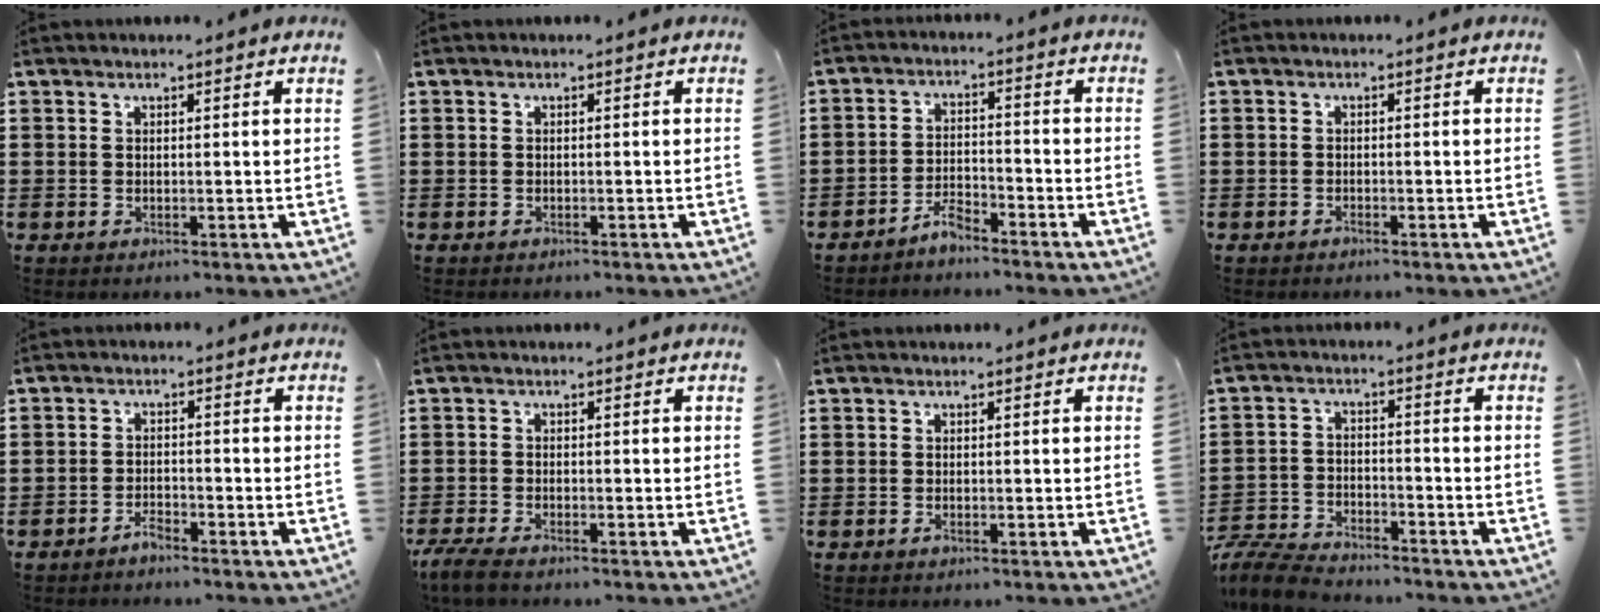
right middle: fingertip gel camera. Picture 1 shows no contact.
{"total": 0.8, "force": [-0.6, 0.5, -0.1], "torque": [0.003, 0.004, -0.015]}
{"total": 3.8, "force": [-3.7, 0.7, 0.4], "torque": [-0.021, 0.004, -0.077]}
{"total": 0.9, "force": [-0.8, 0.5, 0.0], "torque": [-0.001, 0.002, -0.017]}
{"total": 2.3, "force": [-2.2, 0.6, 0.3], "torque": [-0.012, 0.001, -0.045]}
{"total": 2.8, "force": [-2.5, 0.4, 1.3], "torque": [-0.046, -0.007, -0.054]}
{"total": 0.6, "force": [-0.5, 0.3, 0.2], "torque": [-0.004, -0.002, -0.009]}
{"total": 7.2, "force": [-6.9, 1.2, 1.5], "torque": [-0.041, 0.011, -0.138]}